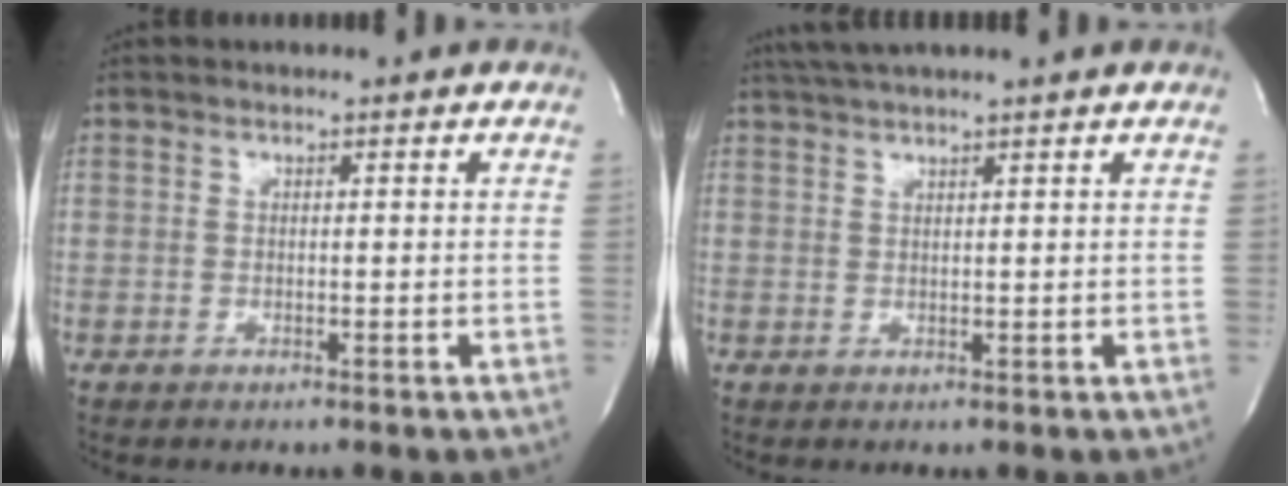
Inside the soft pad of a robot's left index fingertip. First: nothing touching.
{"total": 7.2, "force": [6.2, -0.7, 3.5], "torque": [-0.060, 0.035, 0.094]}